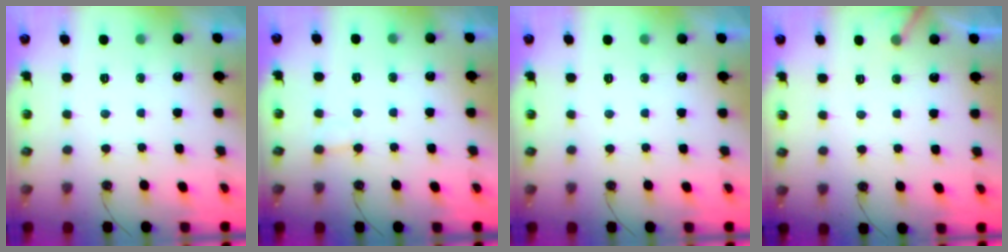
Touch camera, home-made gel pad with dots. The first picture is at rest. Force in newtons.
{"total": 4.3, "press": 4.3, "slide": 0.5}
{"total": 0.0}
{"total": 3.7, "press": 3.7, "slide": 0.3}